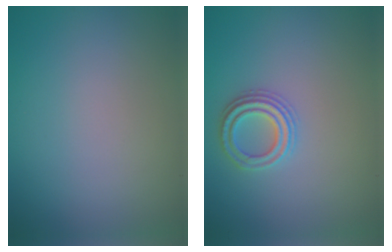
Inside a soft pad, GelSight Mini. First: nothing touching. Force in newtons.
{"total": 2.5, "press": 2.4, "slide": 0.4}